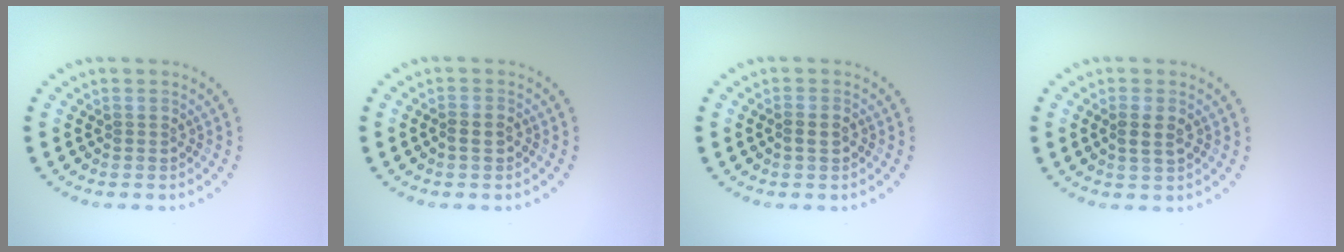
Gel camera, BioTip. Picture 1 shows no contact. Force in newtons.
{"total": 0.9, "press": 0.8, "slide": 0.3}
{"total": 0.7, "press": 0.6, "slide": 0.3}
{"total": 1.3, "press": 1.3, "slide": 0.3}